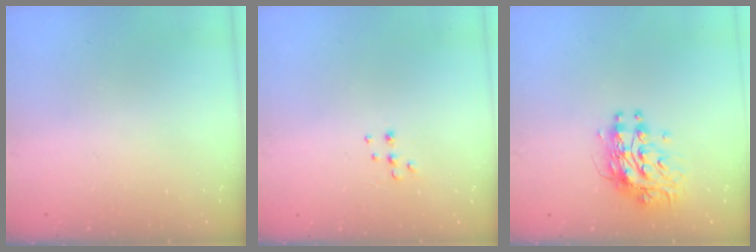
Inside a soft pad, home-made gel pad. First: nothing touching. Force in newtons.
{"total": 5.3, "press": 5.3, "slide": 0.6}
{"total": 9.7, "press": 9.6, "slide": 0.9}